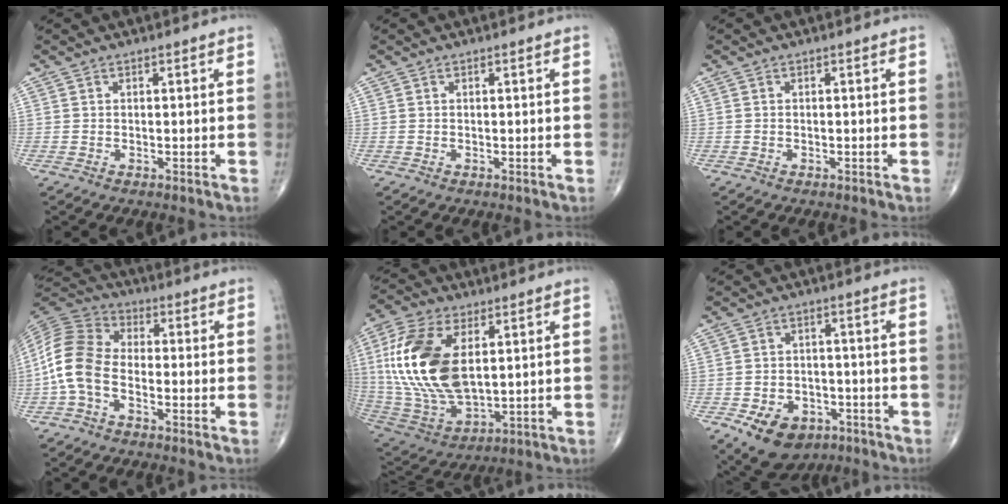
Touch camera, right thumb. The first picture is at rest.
{"total": 0.0}
{"total": 0.0}
{"total": 10.5, "force": [-2.8, 6.6, 7.8], "torque": [-0.159, 0.031, -0.071]}
{"total": 21.3, "force": [4.2, 11.4, 17.4], "torque": [-0.363, -0.021, 0.082]}
{"total": 11.2, "force": [-5.7, 7.8, 5.7], "torque": [-0.077, 0.028, -0.078]}